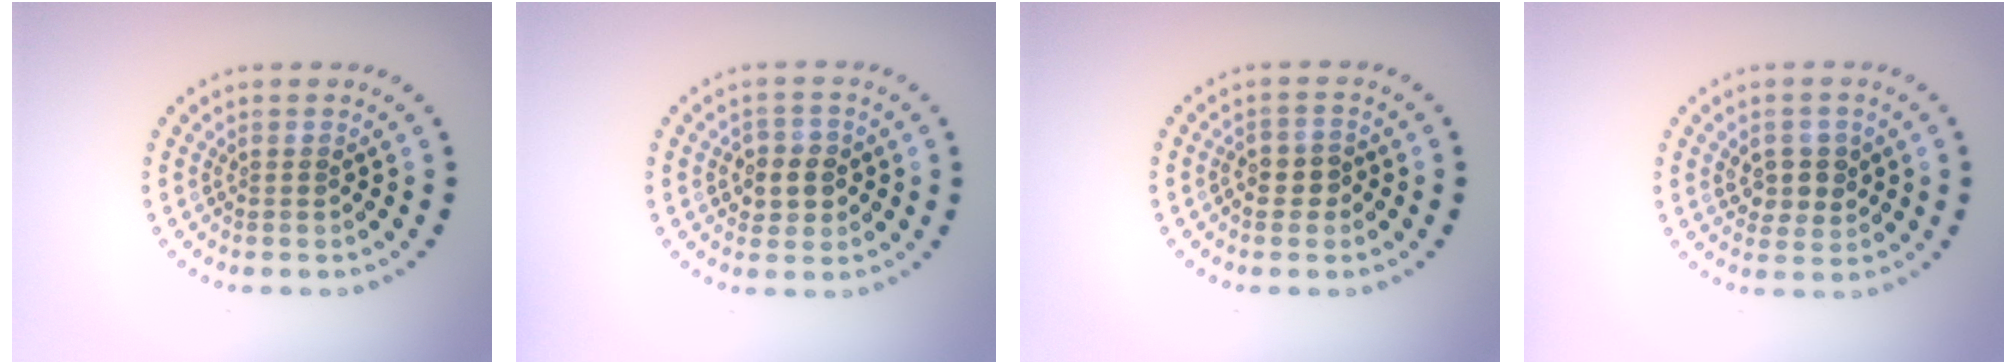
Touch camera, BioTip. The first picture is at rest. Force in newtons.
{"total": 2.8, "press": 2.7, "slide": 0.8}
{"total": 2.4, "press": 2.3, "slide": 0.8}
{"total": 2.9, "press": 2.8, "slide": 0.8}